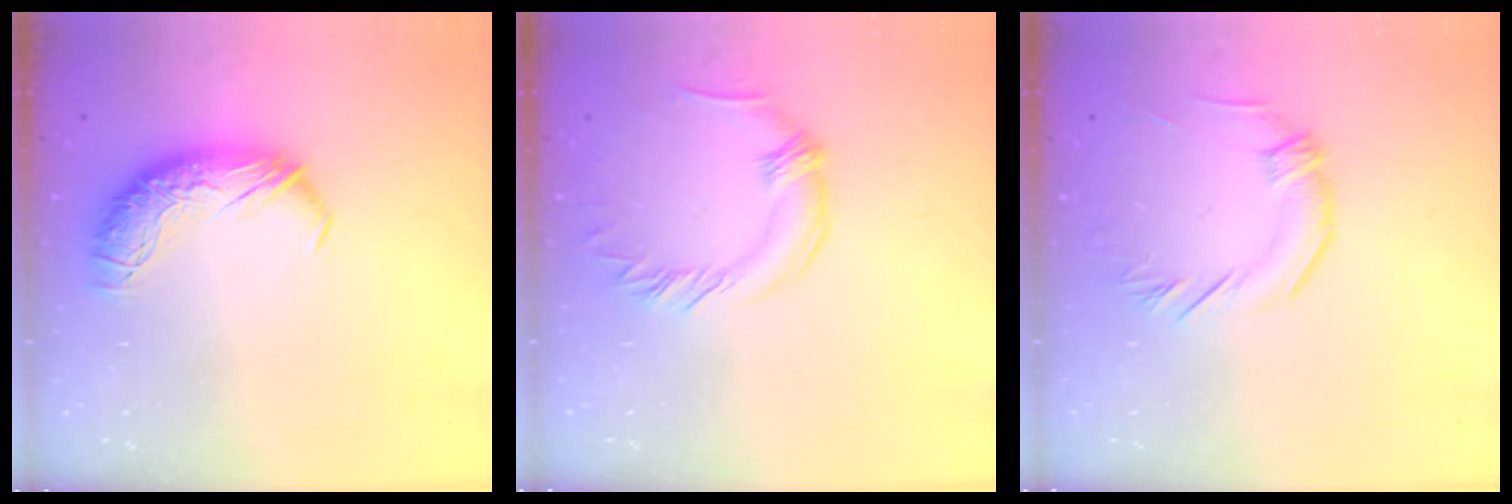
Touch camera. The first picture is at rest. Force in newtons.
{"total": 0.0}
{"total": 2.3, "press": 1.9, "slide": 1.4}